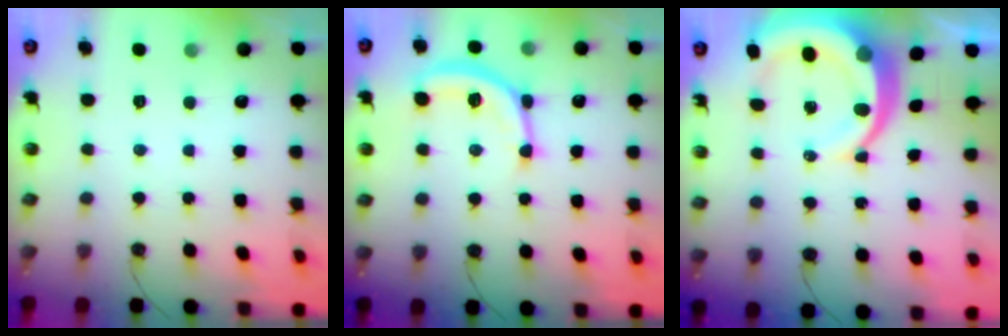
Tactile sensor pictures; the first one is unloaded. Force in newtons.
{"total": 13.0, "press": 13.0, "slide": 0.5}
{"total": 13.6, "press": 13.5, "slide": 1.5}